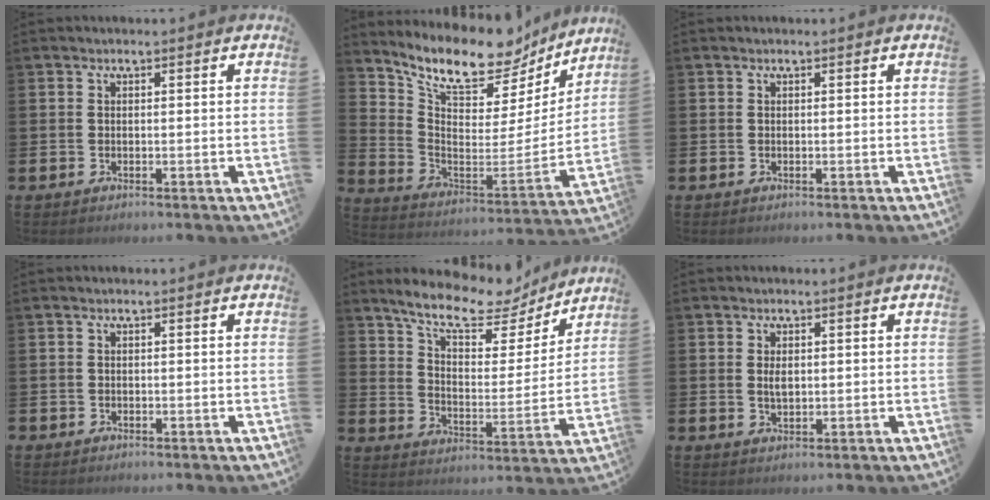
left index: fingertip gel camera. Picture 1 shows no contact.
{"total": 11.9, "force": [10.2, 4.1, 4.4], "torque": [-0.113, -0.077, 0.176]}
{"total": 0.0}
{"total": 0.5, "force": [-0.4, 0.4, 0.0], "torque": [-0.008, 0.007, -0.008]}
{"total": 10.8, "force": [9.4, 3.0, 4.3], "torque": [-0.109, -0.060, 0.161]}
{"total": 1.7, "force": [0.4, 0.9, 1.4], "torque": [-0.017, 0.001, 0.002]}